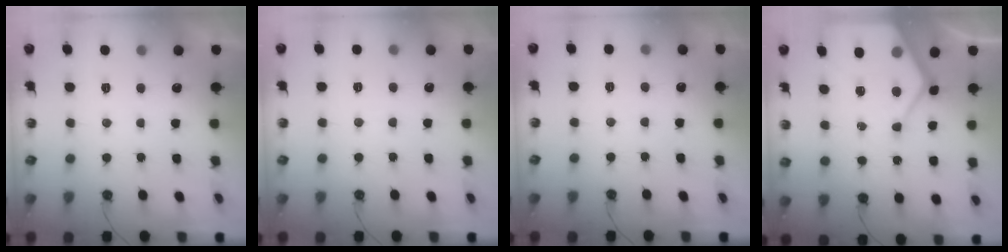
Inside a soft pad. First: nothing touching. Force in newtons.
{"total": 4.2, "press": 4.2, "slide": 0.6}
{"total": 3.5, "press": 3.5, "slide": 0.4}
{"total": 12.0, "press": 11.9, "slide": 1.0}